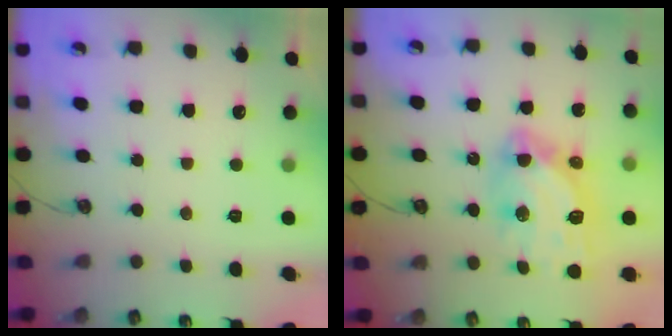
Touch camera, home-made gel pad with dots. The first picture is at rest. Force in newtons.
{"total": 14.8, "press": 14.8, "slide": 1.5}